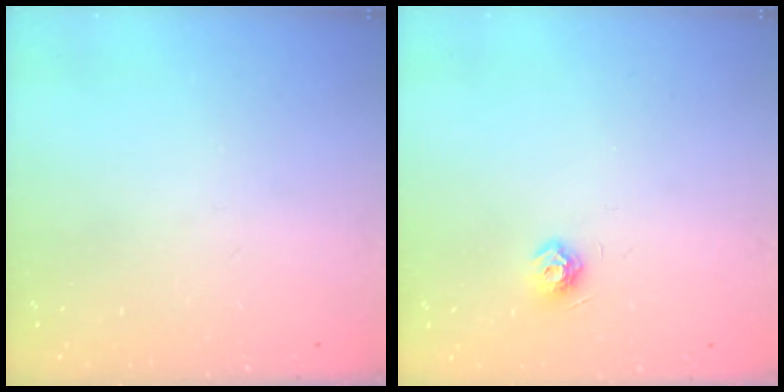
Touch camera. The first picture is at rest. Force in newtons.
{"total": 7.6, "press": 7.5, "slide": 1.1}